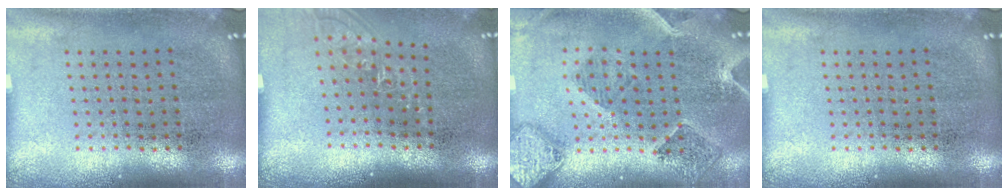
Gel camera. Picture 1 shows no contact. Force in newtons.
{"total": 1.0, "press": 0.9, "slide": 0.3}
{"total": 1.5, "press": 1.5, "slide": 0.3}
{"total": 0.0}